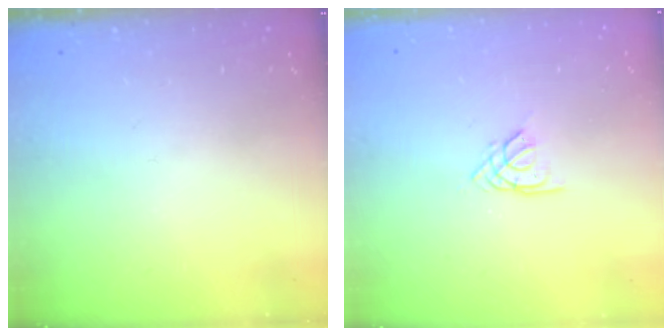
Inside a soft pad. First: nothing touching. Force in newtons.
{"total": 2.5, "press": 2.4, "slide": 0.5}